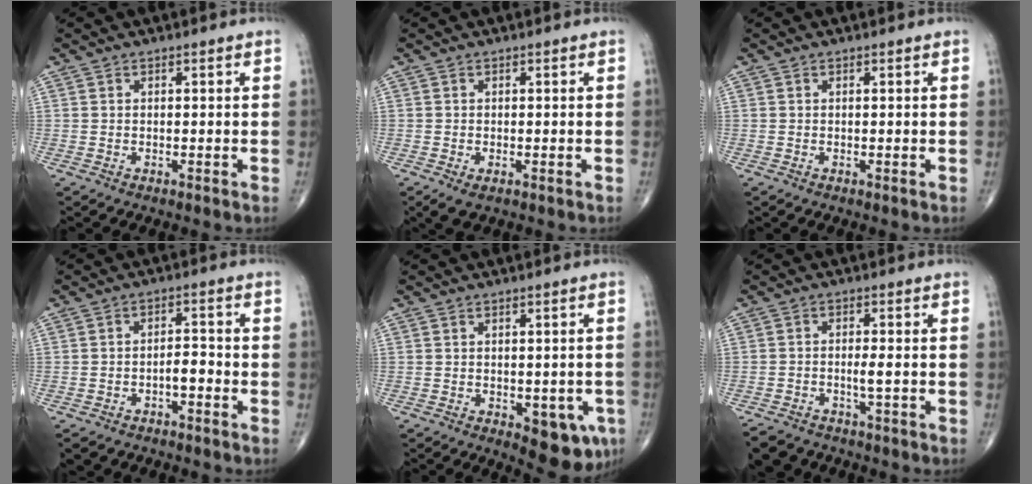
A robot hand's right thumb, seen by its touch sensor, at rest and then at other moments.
{"total": 2.4, "force": [-0.9, 1.3, 1.7], "torque": [-0.036, -0.006, -0.010]}
{"total": 0.0}
{"total": 5.5, "force": [-3.0, 3.0, 3.6], "torque": [-0.050, 0.028, -0.044]}
{"total": 8.6, "force": [-3.1, 4.1, 6.9], "torque": [-0.053, -0.002, -0.031]}
{"total": 7.2, "force": [-4.9, 3.7, 3.7], "torque": [-0.064, 0.025, -0.077]}